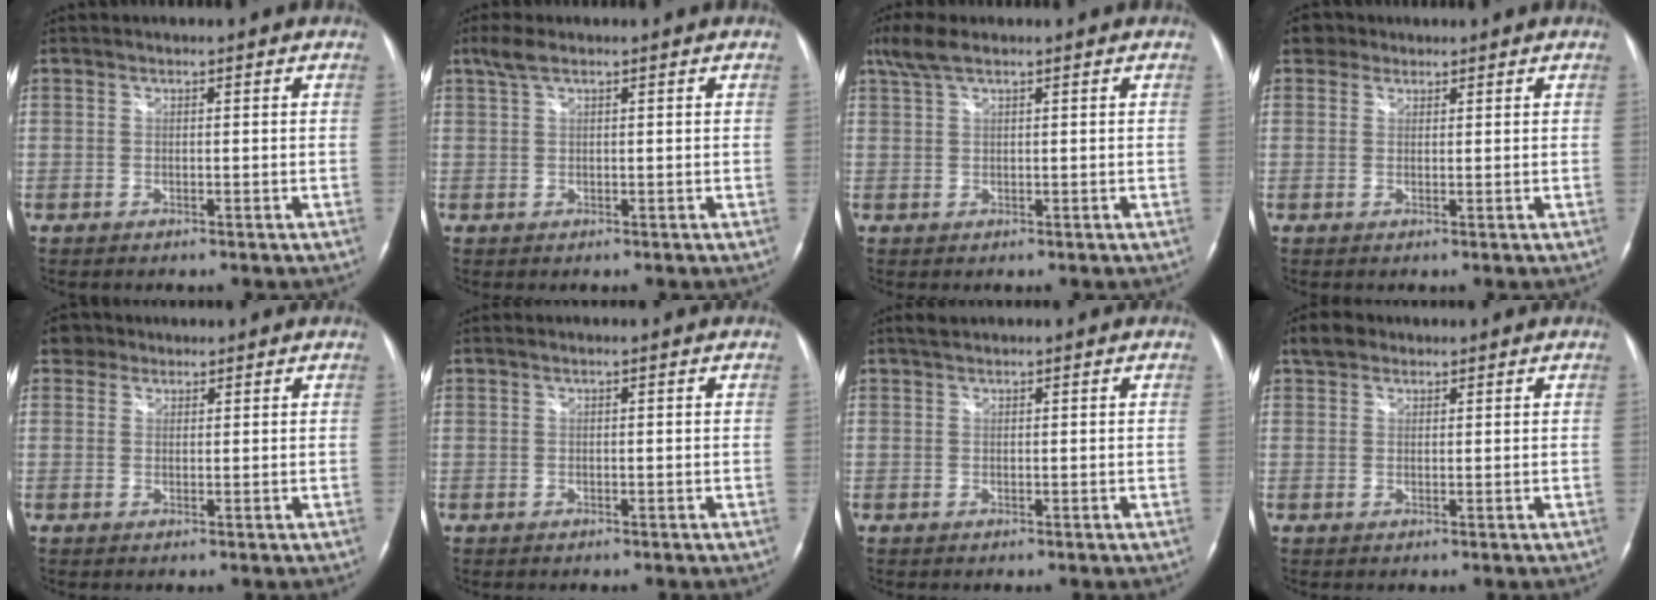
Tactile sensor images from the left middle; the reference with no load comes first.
{"total": 2.4, "force": [1.7, 0.5, 1.6], "torque": [-0.040, 0.014, 0.038]}
{"total": 3.8, "force": [2.8, 0.7, 2.5], "torque": [-0.062, 0.018, 0.061]}
{"total": 2.3, "force": [1.7, 1.6, 0.0], "torque": [0.001, 0.013, 0.025]}
{"total": 2.5, "force": [1.8, 1.7, 0.0], "torque": [0.003, 0.011, 0.026]}
{"total": 0.0}
{"total": 1.3, "force": [1.2, 0.2, 0.5], "torque": [-0.014, 0.011, 0.025]}
{"total": 3.1, "force": [2.2, 1.9, 1.0], "torque": [-0.024, 0.018, 0.040]}